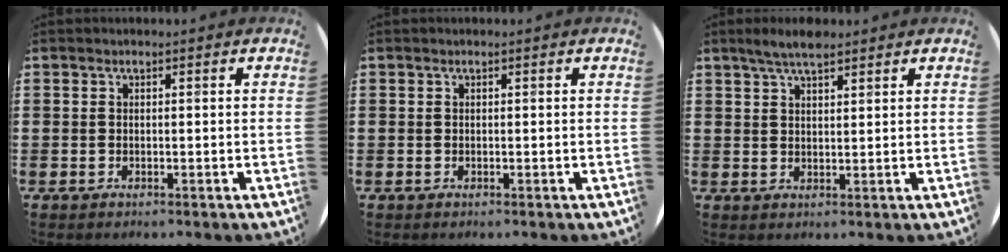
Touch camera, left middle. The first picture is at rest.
{"total": 0.0}
{"total": 3.7, "force": [3.0, 0.9, 1.9], "torque": [-0.036, -0.001, 0.053]}